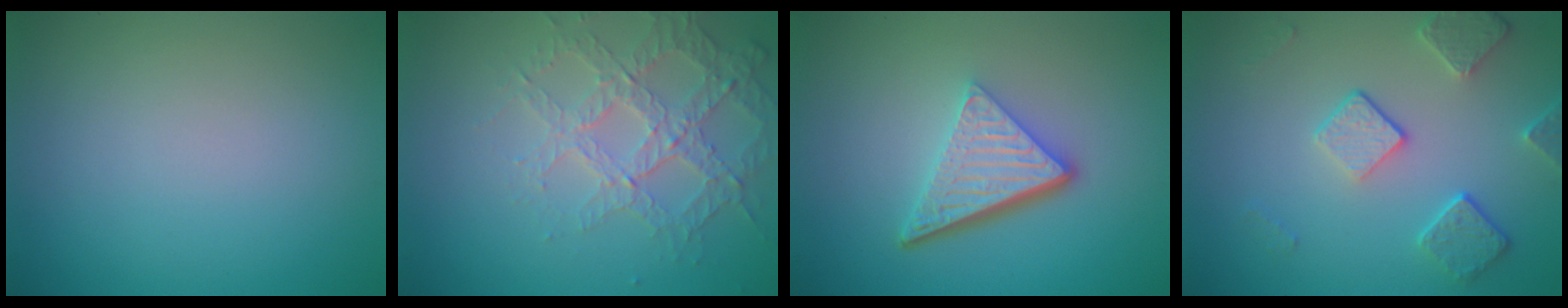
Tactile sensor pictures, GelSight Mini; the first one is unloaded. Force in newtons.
{"total": 3.7, "press": 3.4, "slide": 1.5}
{"total": 5.6, "press": 3.7, "slide": 4.2}
{"total": 4.0, "press": 3.1, "slide": 2.6}